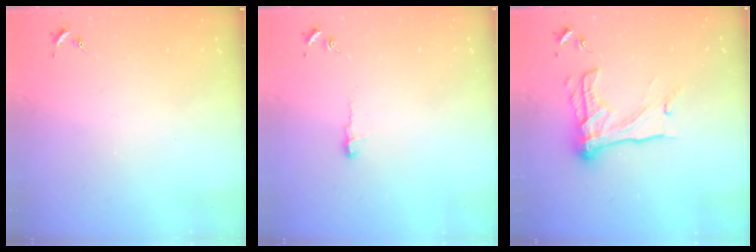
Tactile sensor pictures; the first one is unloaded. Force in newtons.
{"total": 3.6, "press": 3.5, "slide": 0.5}
{"total": 17.9, "press": 17.9, "slide": 1.4}